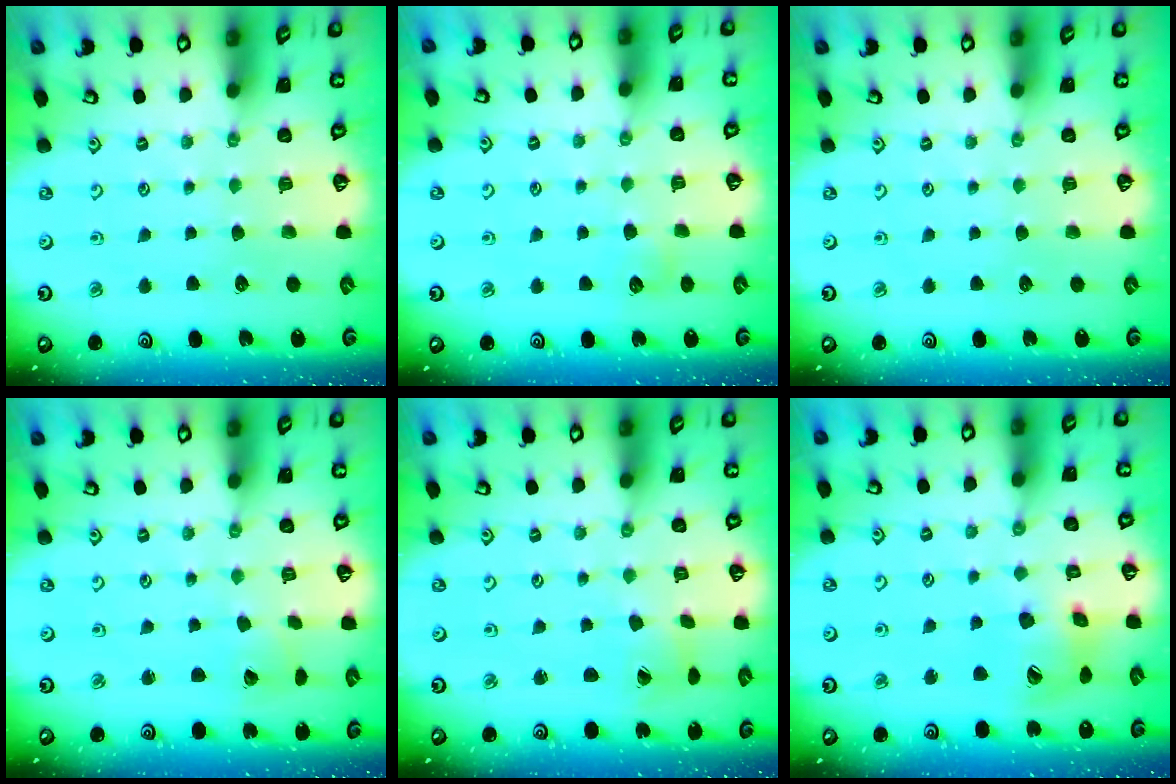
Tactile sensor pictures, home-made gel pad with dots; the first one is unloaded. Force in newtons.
{"total": 4.3, "press": 4.2, "slide": 0.5}
{"total": 0.0}
{"total": 2.3, "press": 2.3, "slide": 0.3}
{"total": 2.5, "press": 2.5, "slide": 0.4}
{"total": 13.0, "press": 12.9, "slide": 2.0}